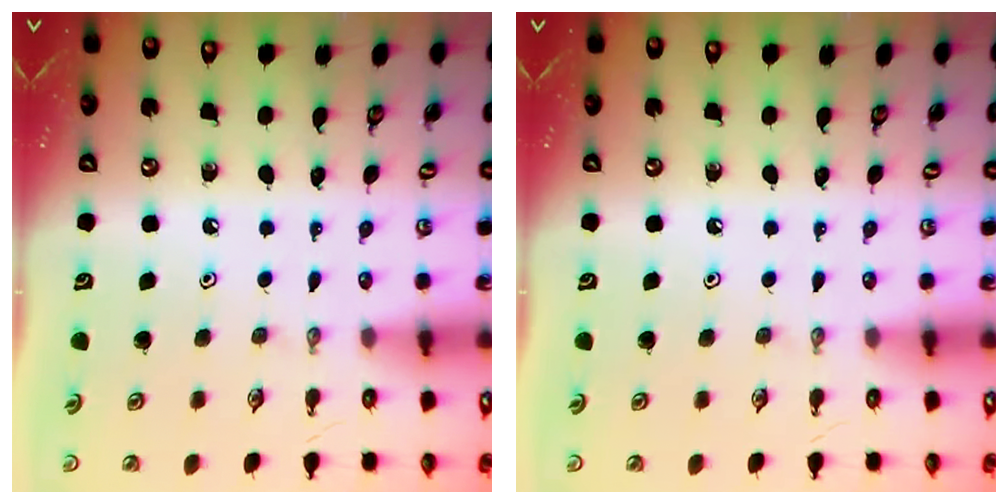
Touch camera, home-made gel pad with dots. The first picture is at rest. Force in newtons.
{"total": 0.0}